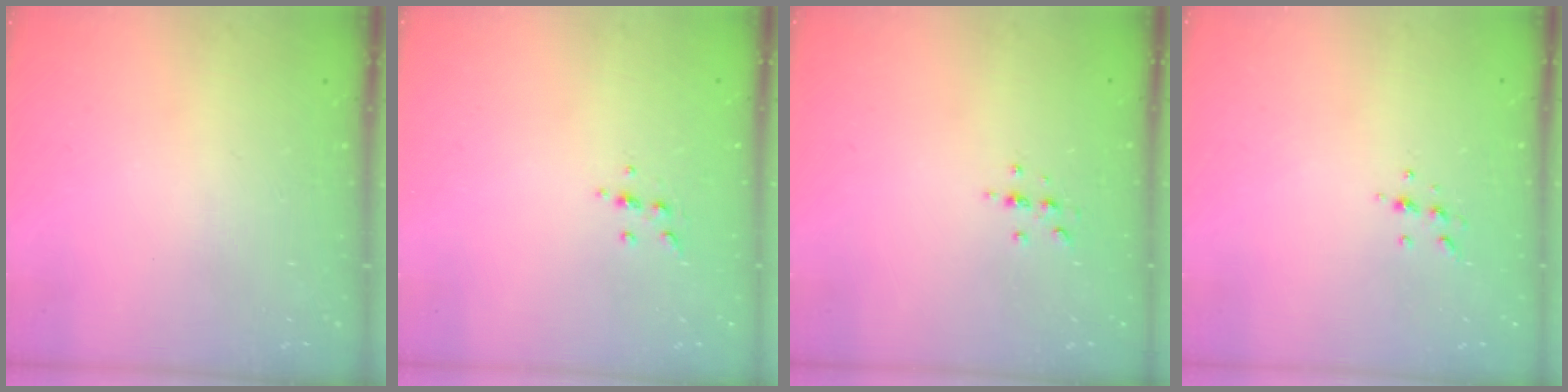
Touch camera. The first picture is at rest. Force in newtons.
{"total": 3.6, "press": 3.5, "slide": 0.9}
{"total": 3.0, "press": 3.0, "slide": 0.3}
{"total": 5.4, "press": 5.4, "slide": 0.7}